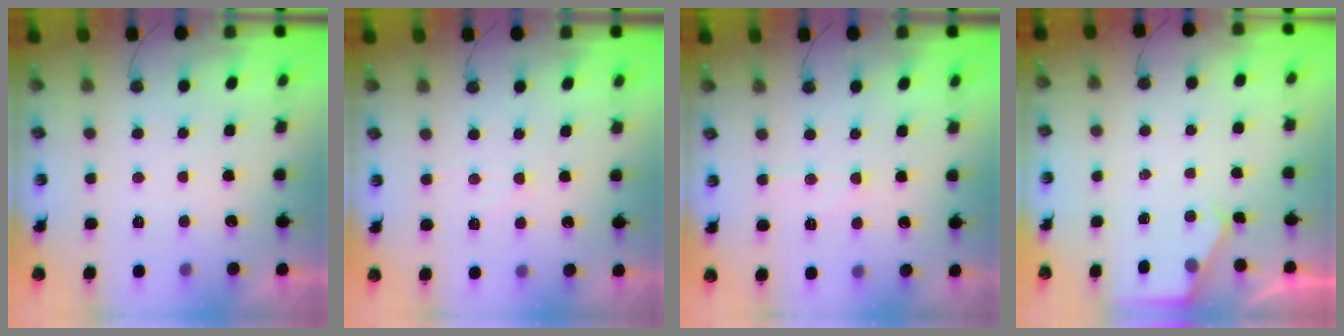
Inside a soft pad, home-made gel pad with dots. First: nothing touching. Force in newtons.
{"total": 2.8, "press": 2.7, "slide": 0.4}
{"total": 6.4, "press": 6.4, "slide": 0.6}
{"total": 3.4, "press": 3.4, "slide": 0.4}